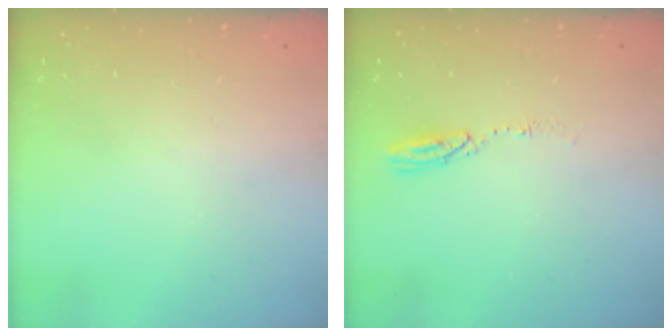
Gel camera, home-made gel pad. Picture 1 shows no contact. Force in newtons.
{"total": 3.7, "press": 3.7, "slide": 0.2}